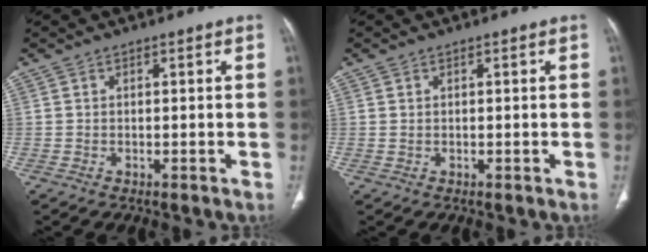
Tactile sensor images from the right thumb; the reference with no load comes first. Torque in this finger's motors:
{"motor_torque": [-0.24, -0.13, -0.26, 0.12, -0.08]}